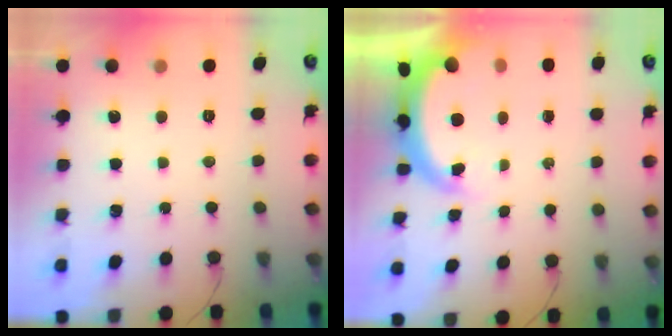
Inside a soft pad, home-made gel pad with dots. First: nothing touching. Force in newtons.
{"total": 4.0, "press": 3.9, "slide": 0.6}